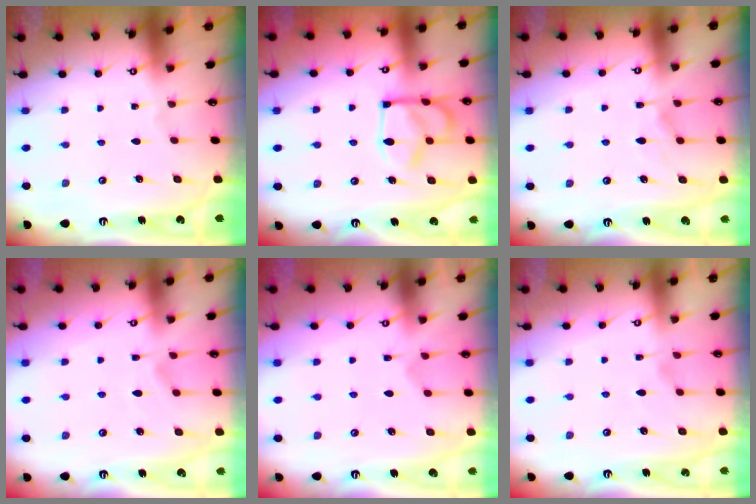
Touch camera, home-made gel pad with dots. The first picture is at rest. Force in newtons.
{"total": 13.3, "press": 13.2, "slide": 1.1}
{"total": 4.9, "press": 4.9, "slide": 0.6}
{"total": 2.4, "press": 2.1, "slide": 1.2}
{"total": 2.9, "press": 2.7, "slide": 1.1}
{"total": 2.7, "press": 2.5, "slide": 1.0}